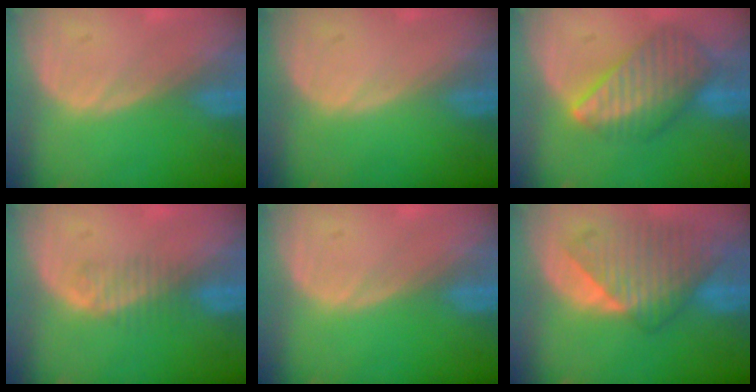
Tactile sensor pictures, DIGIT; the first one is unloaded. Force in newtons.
{"total": 0.0}
{"total": 8.7, "press": 7.6, "slide": 4.4}
{"total": 2.2, "press": 2.0, "slide": 0.9}
{"total": 0.0}
{"total": 8.9, "press": 8.1, "slide": 3.8}